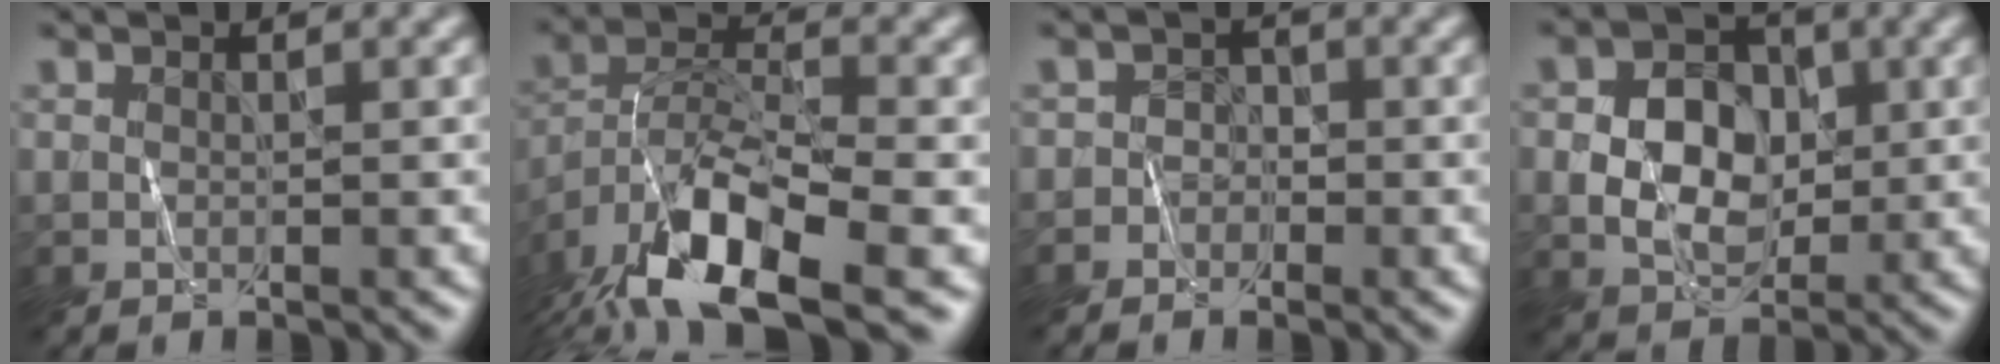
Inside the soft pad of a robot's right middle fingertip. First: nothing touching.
{"total": 11.7, "force": [-7.7, 3.7, 8.0], "torque": [-0.147, -0.003, -0.145]}
{"total": 1.4, "force": [-1.1, 0.7, -0.5], "torque": [0.025, 0.003, -0.026]}
{"total": 5.1, "force": [-0.1, 4.0, 3.2], "torque": [-0.057, -0.001, -0.003]}